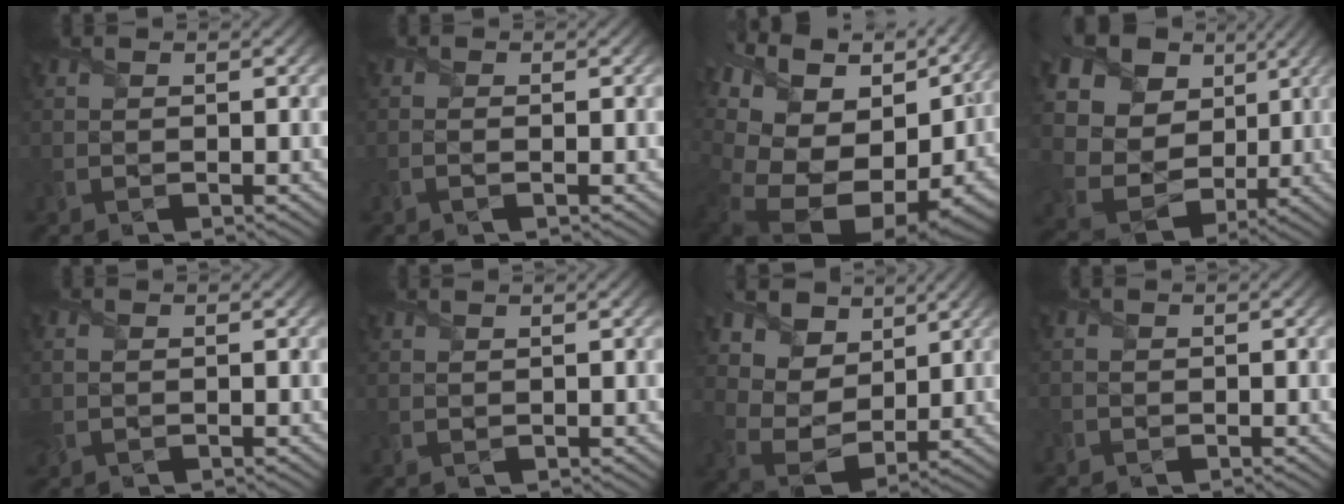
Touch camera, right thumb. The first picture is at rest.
{"total": 0.8, "force": [-0.4, -0.2, 0.7], "torque": [-0.017, 0.001, -0.011]}
{"total": 18.0, "force": [2.0, 12.3, 13.0], "torque": [-0.232, -0.029, 0.092]}
{"total": 13.9, "force": [5.6, 10.9, 6.7], "torque": [-0.169, 0.015, 0.104]}
{"total": 1.4, "force": [0.0, 1.1, 1.0], "torque": [-0.032, 0.000, 0.001]}
{"total": 0.6, "force": [0.5, -0.3, -0.1], "torque": [-0.003, 0.000, 0.013]}
{"total": 8.3, "force": [5.1, 5.3, 3.8], "torque": [-0.109, -0.007, 0.086]}
{"total": 0.9, "force": [-0.6, 0.6, -0.4], "torque": [0.001, -0.001, -0.014]}